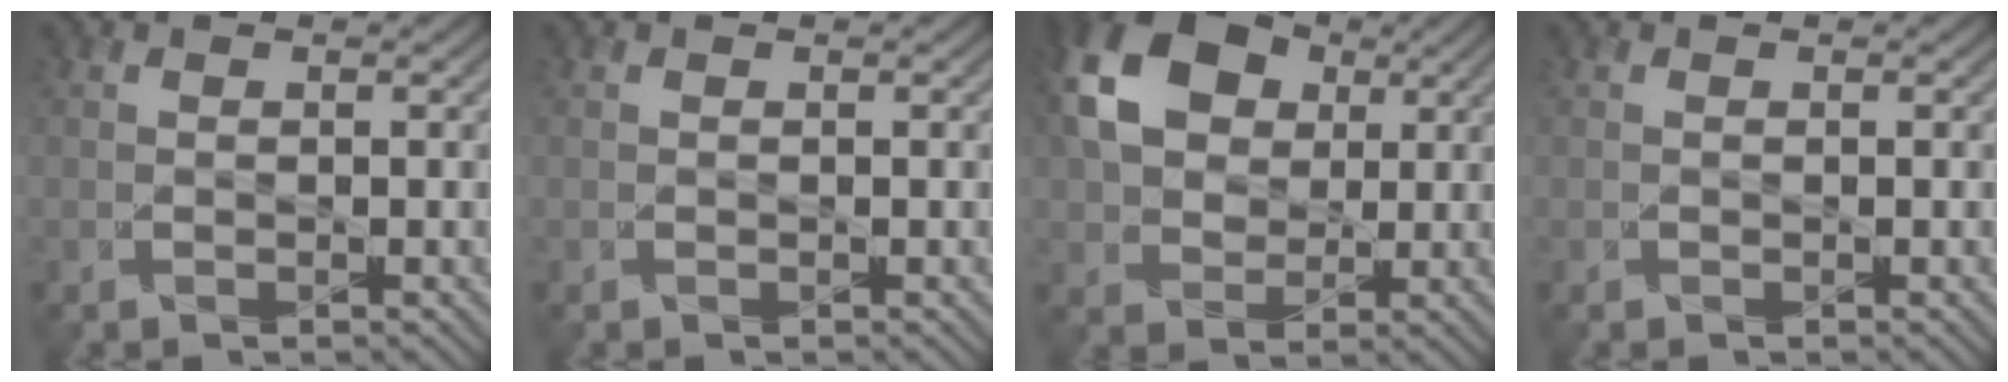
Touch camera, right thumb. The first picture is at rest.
{"total": 0.0}
{"total": 12.7, "force": [3.3, 9.2, 8.1], "torque": [-0.198, 0.020, 0.056]}
{"total": 0.0}